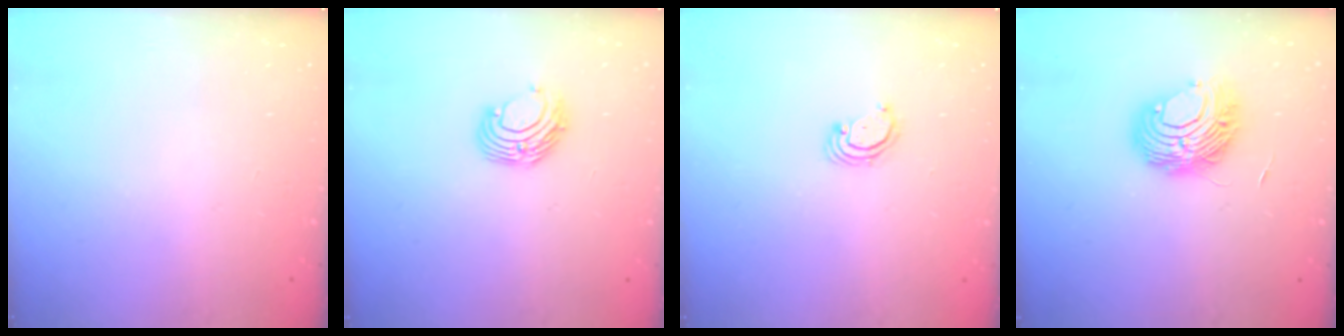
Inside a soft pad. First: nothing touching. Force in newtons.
{"total": 8.8, "press": 8.8, "slide": 0.9}
{"total": 2.3, "press": 2.3, "slide": 0.2}
{"total": 9.2, "press": 9.2, "slide": 0.5}